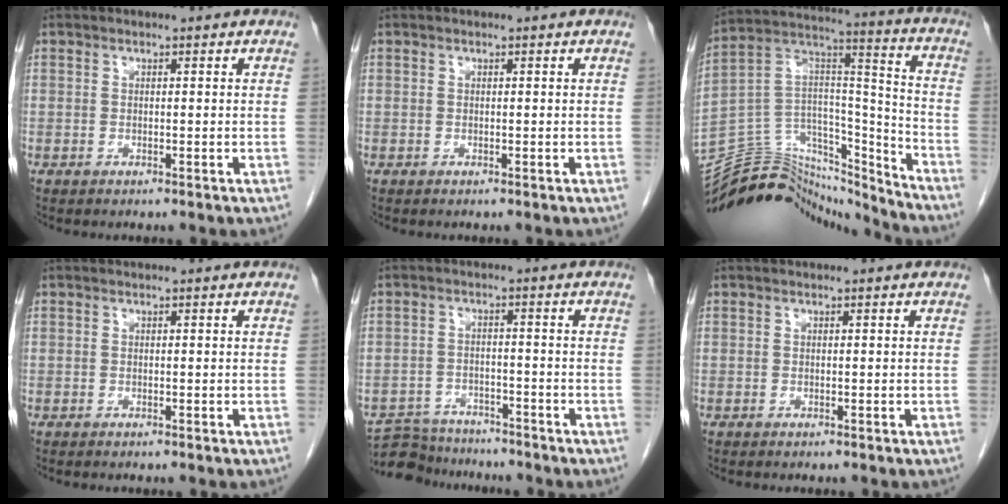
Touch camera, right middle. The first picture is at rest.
{"total": 0.0}
{"total": 22.9, "force": [-21.5, 6.4, 4.8], "torque": [-0.110, 0.059, -0.345]}
{"total": 0.0}
{"total": 7.6, "force": [-7.2, 2.3, 0.4], "torque": [-0.003, 0.007, -0.117]}
{"total": 0.0}